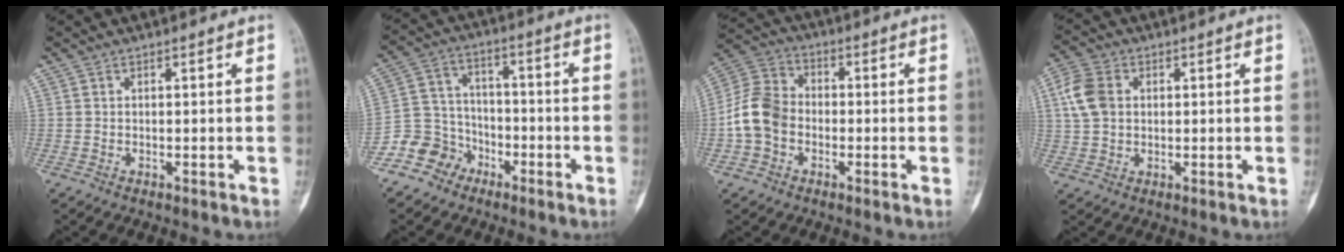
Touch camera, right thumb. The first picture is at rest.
{"total": 8.8, "force": [-5.5, 6.8, 1.1], "torque": [0.014, 0.058, -0.113]}
{"total": 9.8, "force": [-1.9, 7.7, 5.8], "torque": [-0.107, 0.031, -0.050]}
{"total": 7.7, "force": [1.5, 5.7, 5.0], "torque": [-0.103, 0.010, 0.026]}